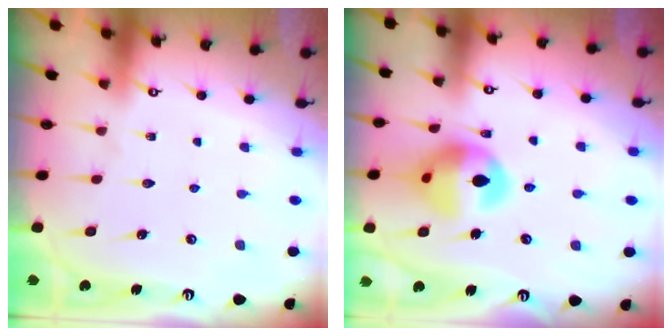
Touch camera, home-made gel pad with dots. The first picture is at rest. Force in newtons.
{"total": 14.3, "press": 13.5, "slide": 4.8}